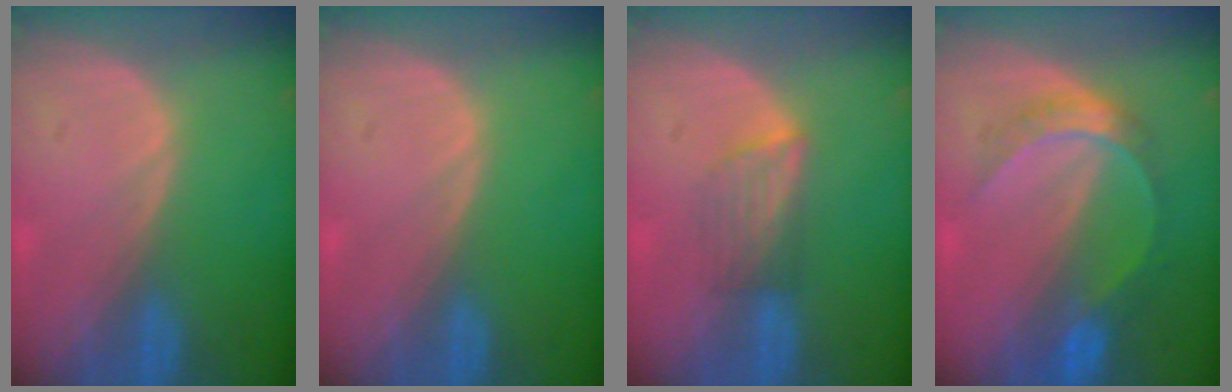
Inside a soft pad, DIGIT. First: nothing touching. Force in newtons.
{"total": 0.0}
{"total": 3.7, "press": 3.5, "slide": 1.3}
{"total": 6.7, "press": 5.7, "slide": 3.4}